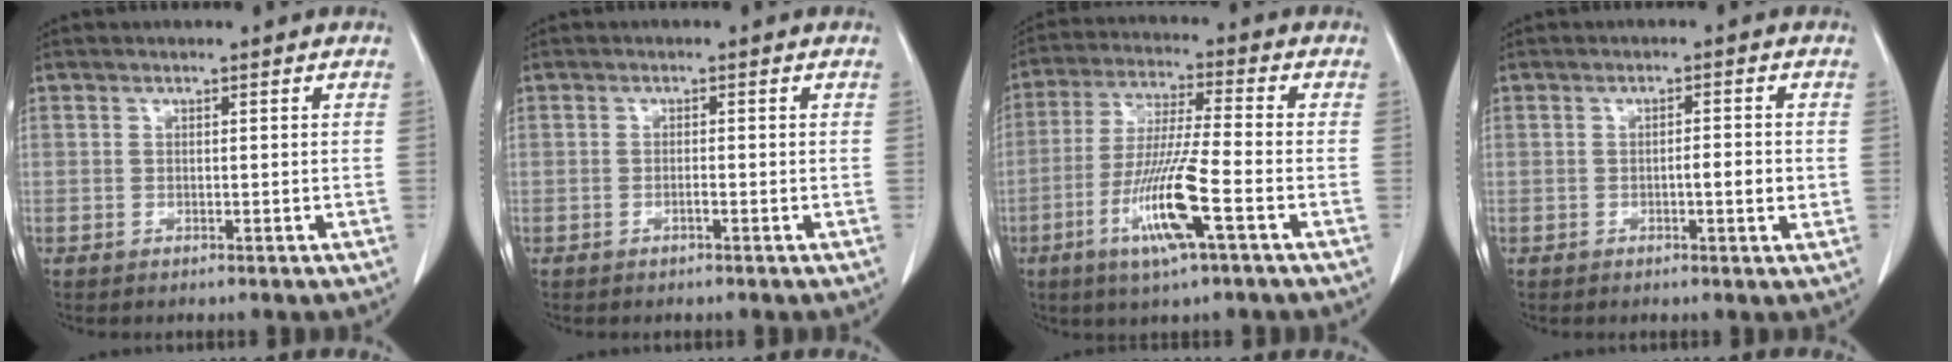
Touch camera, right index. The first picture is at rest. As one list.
[{"total": 0.8, "force": [-0.4, 0.0, 0.7], "torque": [-0.013, 0.001, -0.007]}, {"total": 12.0, "force": [-4.7, -0.1, 11.0], "torque": [-0.220, -0.019, -0.092]}, {"total": 3.0, "force": [-0.5, 0.4, 2.9], "torque": [-0.047, -0.001, -0.007]}]